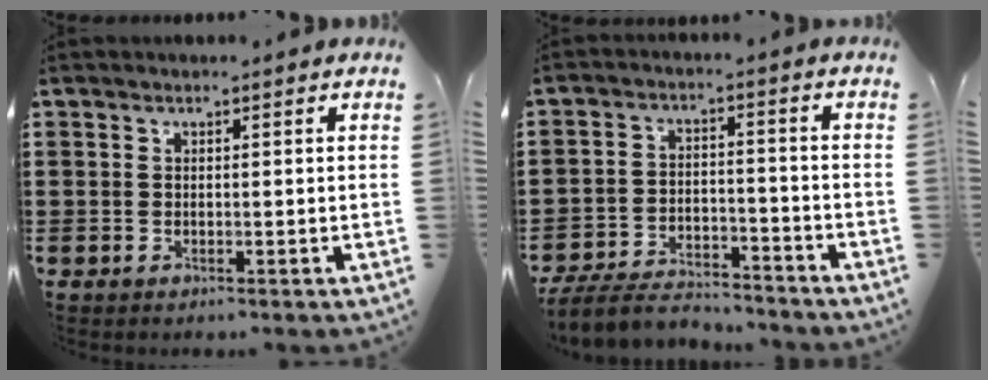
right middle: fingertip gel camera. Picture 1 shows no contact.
{"total": 5.5, "force": [-5.2, 1.2, 1.4], "torque": [-0.034, 0.006, -0.104]}